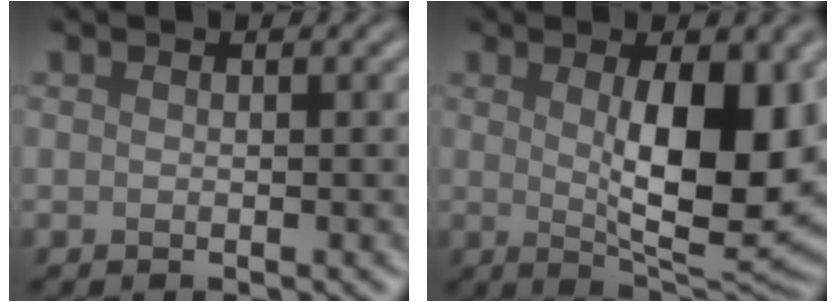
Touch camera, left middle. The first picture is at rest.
{"total": 10.2, "force": [1.2, 3.4, 9.6], "torque": [-0.138, -0.014, 0.028]}